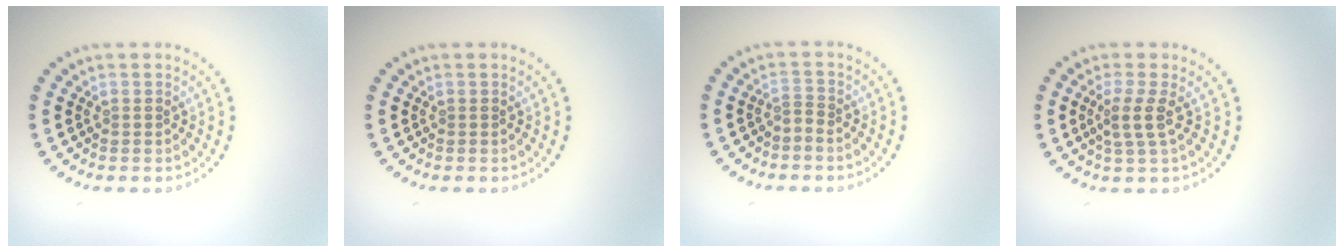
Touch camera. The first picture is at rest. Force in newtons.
{"total": 0.0}
{"total": 0.6, "press": 0.1, "slide": 0.6}
{"total": 2.2, "press": 1.7, "slide": 1.4}